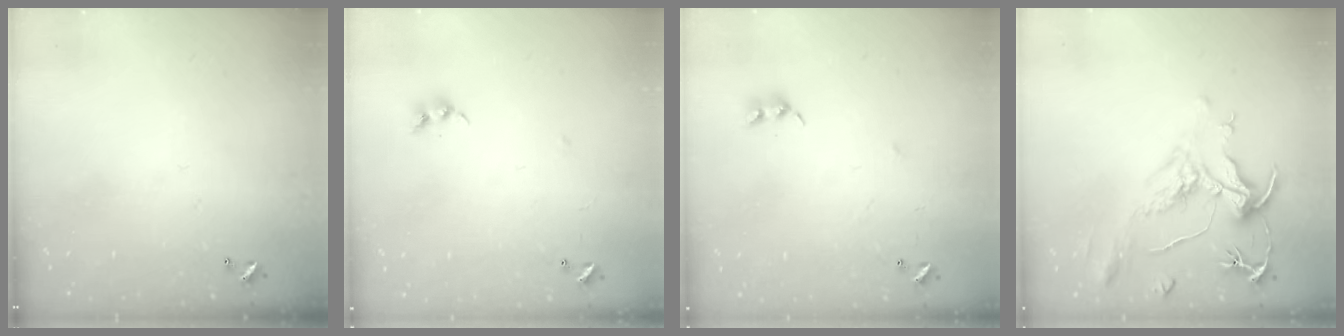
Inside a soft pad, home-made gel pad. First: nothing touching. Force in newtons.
{"total": 6.8, "press": 6.8, "slide": 0.2}
{"total": 6.0, "press": 5.9, "slide": 0.8}
{"total": 2.1, "press": 1.7, "slide": 1.3}